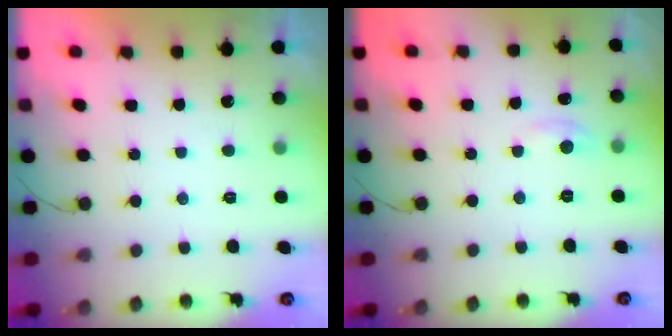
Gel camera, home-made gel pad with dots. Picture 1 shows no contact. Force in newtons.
{"total": 2.8, "press": 2.8, "slide": 0.4}